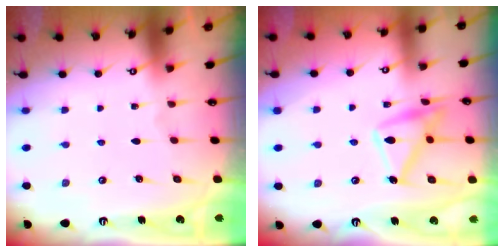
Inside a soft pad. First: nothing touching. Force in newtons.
{"total": 15.1, "press": 15.0, "slide": 1.0}